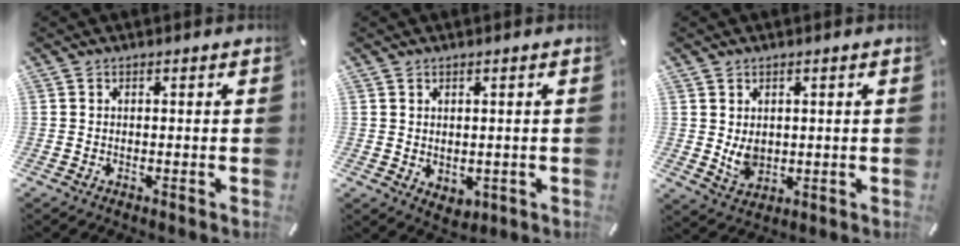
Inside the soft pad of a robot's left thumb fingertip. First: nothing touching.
{"total": 2.3, "force": [1.1, 1.9, 0.5], "torque": [-0.004, -0.003, 0.020]}
{"total": 4.8, "force": [0.8, 4.0, 2.6], "torque": [-0.045, -0.006, 0.014]}